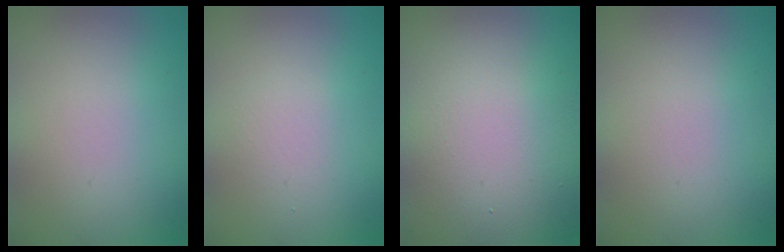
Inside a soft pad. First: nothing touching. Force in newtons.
{"total": 0.9, "press": 0.9, "slide": 0.0}
{"total": 19.7, "press": 19.6, "slide": 1.3}
{"total": 0.0}